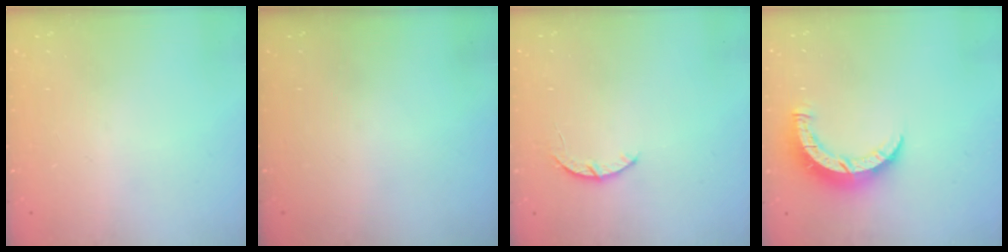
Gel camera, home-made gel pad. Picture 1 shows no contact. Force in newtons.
{"total": 0.0}
{"total": 2.9, "press": 2.8, "slide": 0.5}
{"total": 7.5, "press": 7.5, "slide": 0.5}